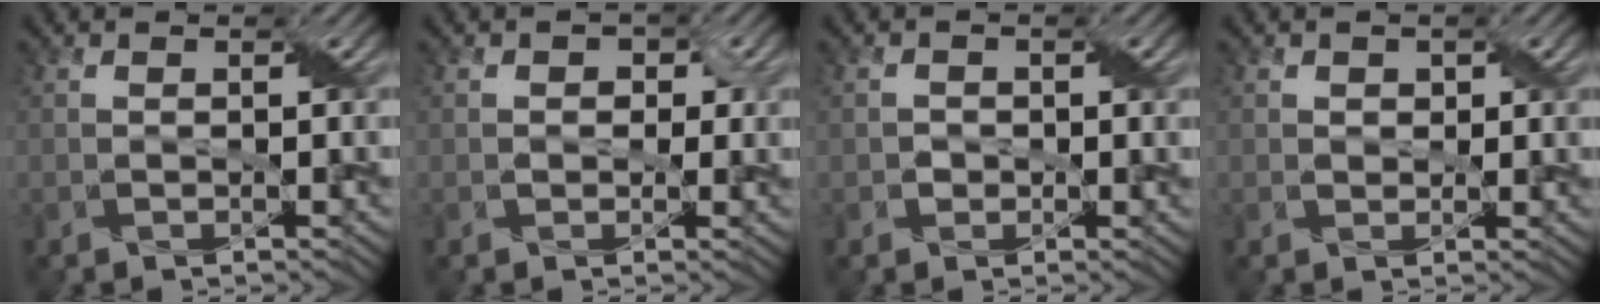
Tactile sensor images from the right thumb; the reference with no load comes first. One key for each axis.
{"total": 2.2, "fx": 0.3, "fy": 1.8, "fz": 1.1, "tx": -0.018, "ty": 0.000, "tz": -0.001}
{"total": 1.4, "fx": -0.2, "fy": 1.3, "fz": 0.5, "tx": -0.011, "ty": -0.002, "tz": -0.005}
{"total": 1.5, "fx": 0.7, "fy": 1.2, "fz": 0.6, "tx": -0.016, "ty": -0.001, "tz": 0.011}